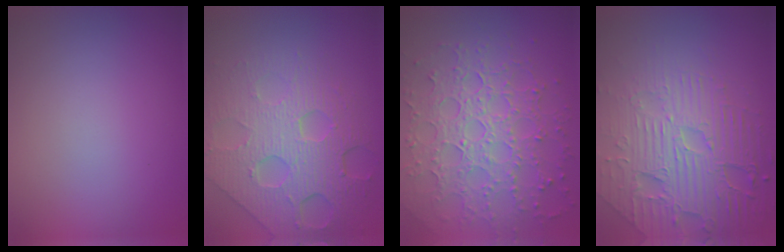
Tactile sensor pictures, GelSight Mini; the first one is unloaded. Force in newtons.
{"total": 8.0, "press": 5.5, "slide": 5.9}
{"total": 8.0, "press": 5.6, "slide": 5.7}
{"total": 7.7, "press": 5.7, "slide": 5.2}